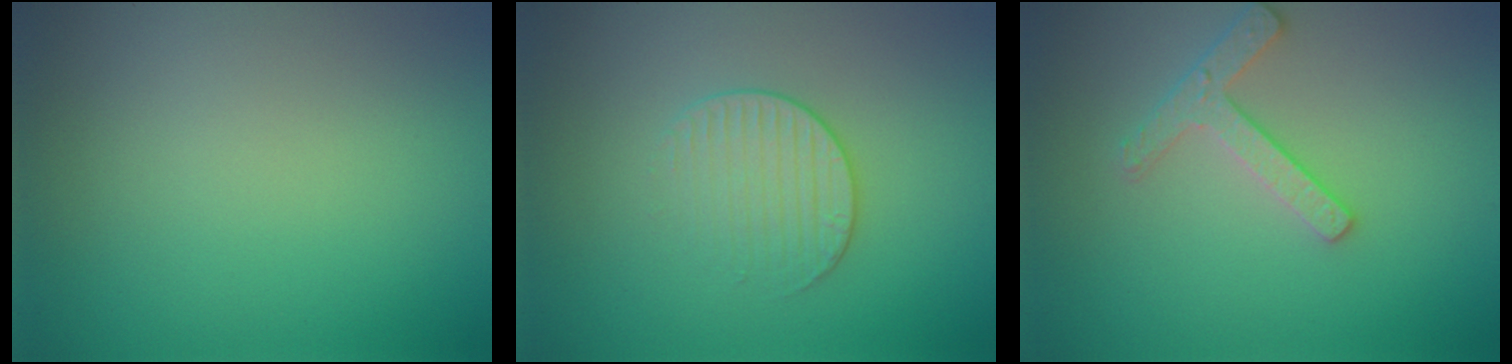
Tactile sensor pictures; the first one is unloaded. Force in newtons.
{"total": 2.0, "press": 1.4, "slide": 1.4}
{"total": 2.5, "press": 2.4, "slide": 0.7}